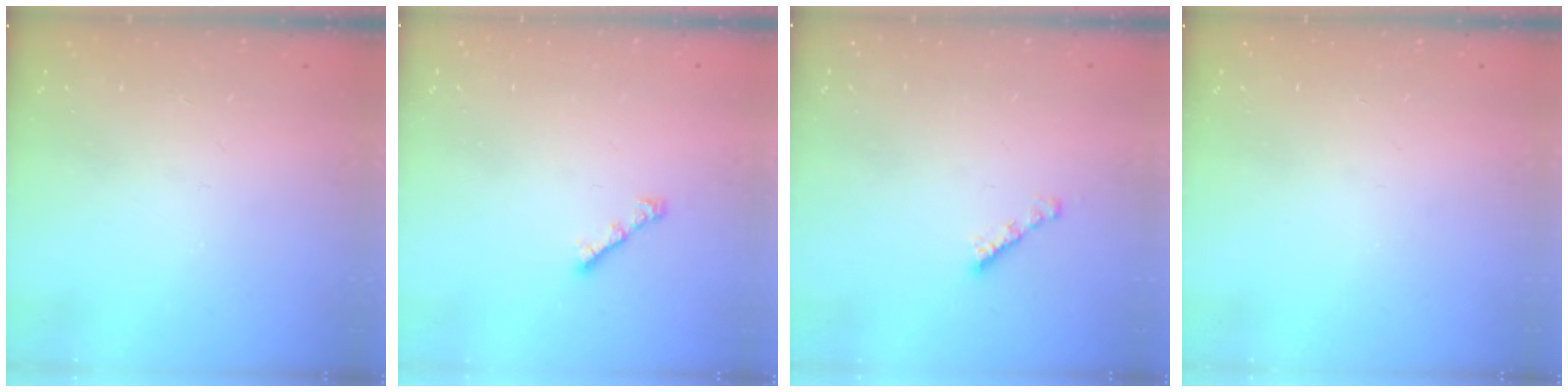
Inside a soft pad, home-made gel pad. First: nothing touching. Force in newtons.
{"total": 2.6, "press": 2.5, "slide": 0.7}
{"total": 2.3, "press": 2.3, "slide": 0.2}
{"total": 0.0}